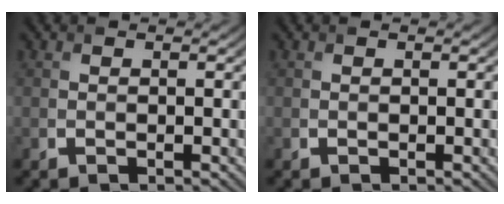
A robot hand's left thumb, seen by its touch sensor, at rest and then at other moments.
{"total": 0.0}